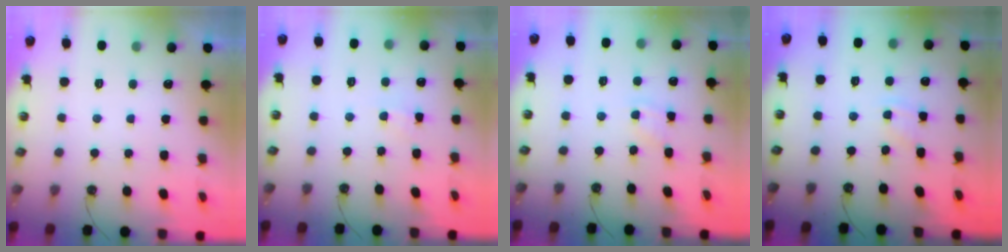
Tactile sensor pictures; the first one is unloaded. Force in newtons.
{"total": 1.9, "press": 1.9, "slide": 0.3}
{"total": 3.2, "press": 3.1, "slide": 0.5}
{"total": 2.2, "press": 2.1, "slide": 0.4}